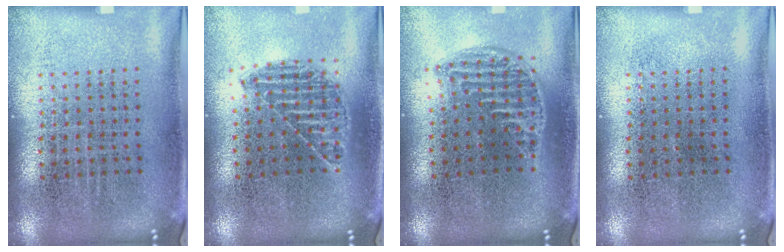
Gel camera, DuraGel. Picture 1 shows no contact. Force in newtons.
{"total": 1.2, "press": 1.1, "slide": 0.5}
{"total": 1.2, "press": 1.0, "slide": 0.6}
{"total": 0.0}